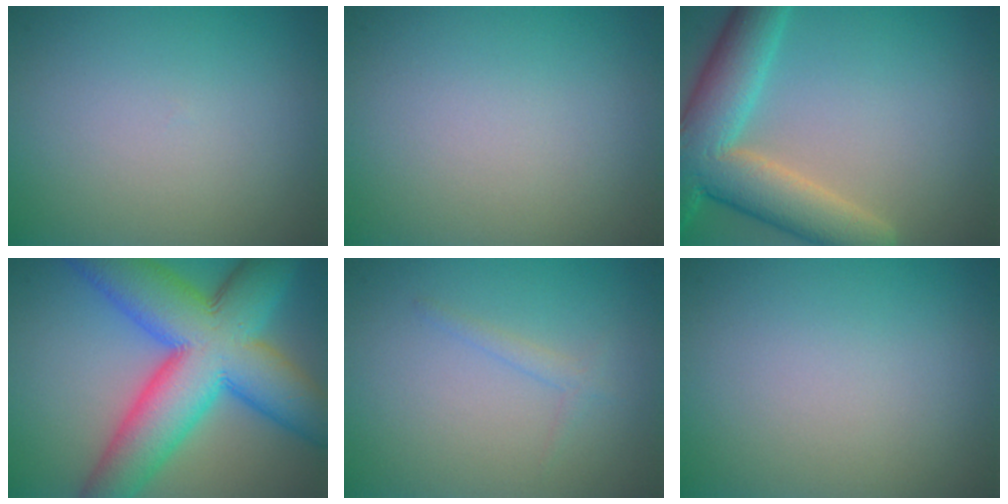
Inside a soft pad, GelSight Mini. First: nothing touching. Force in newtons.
{"total": 0.0}
{"total": 8.9, "press": 8.8, "slide": 0.8}
{"total": 13.8, "press": 13.8, "slide": 0.3}
{"total": 1.0, "press": 1.0, "slide": 0.1}
{"total": 0.0}